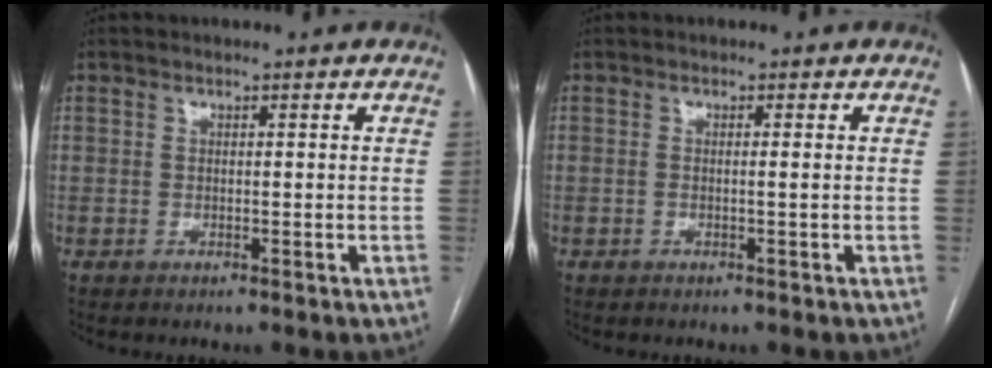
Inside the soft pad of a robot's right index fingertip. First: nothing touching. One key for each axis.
{"total": 0.6, "fx": -0.1, "fy": -0.2, "fz": 0.5, "tx": -0.010, "ty": 0.001, "tz": -0.004}